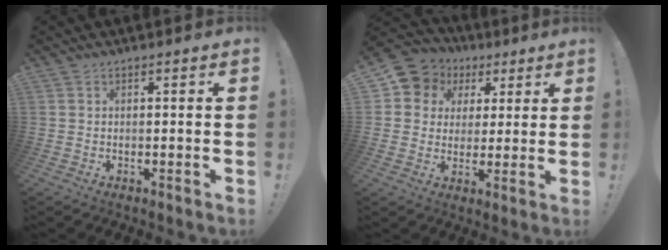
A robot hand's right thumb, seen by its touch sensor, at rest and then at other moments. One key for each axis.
{"total": 9.7, "fx": 3.8, "fy": 8.5, "fz": 2.6, "tx": -0.036, "ty": -0.024, "tz": 0.077}